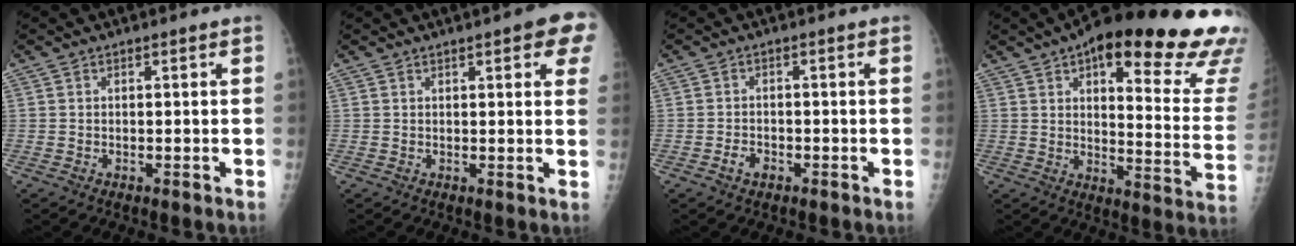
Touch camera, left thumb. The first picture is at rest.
{"total": 7.3, "force": [3.5, 1.8, 6.2], "torque": [-0.052, -0.005, 0.035]}
{"total": 2.2, "force": [-1.4, 1.5, 1.0], "torque": [-0.014, 0.008, -0.021]}
{"total": 30.3, "force": [18.4, 8.8, 22.3], "torque": [-0.227, -0.054, 0.237]}